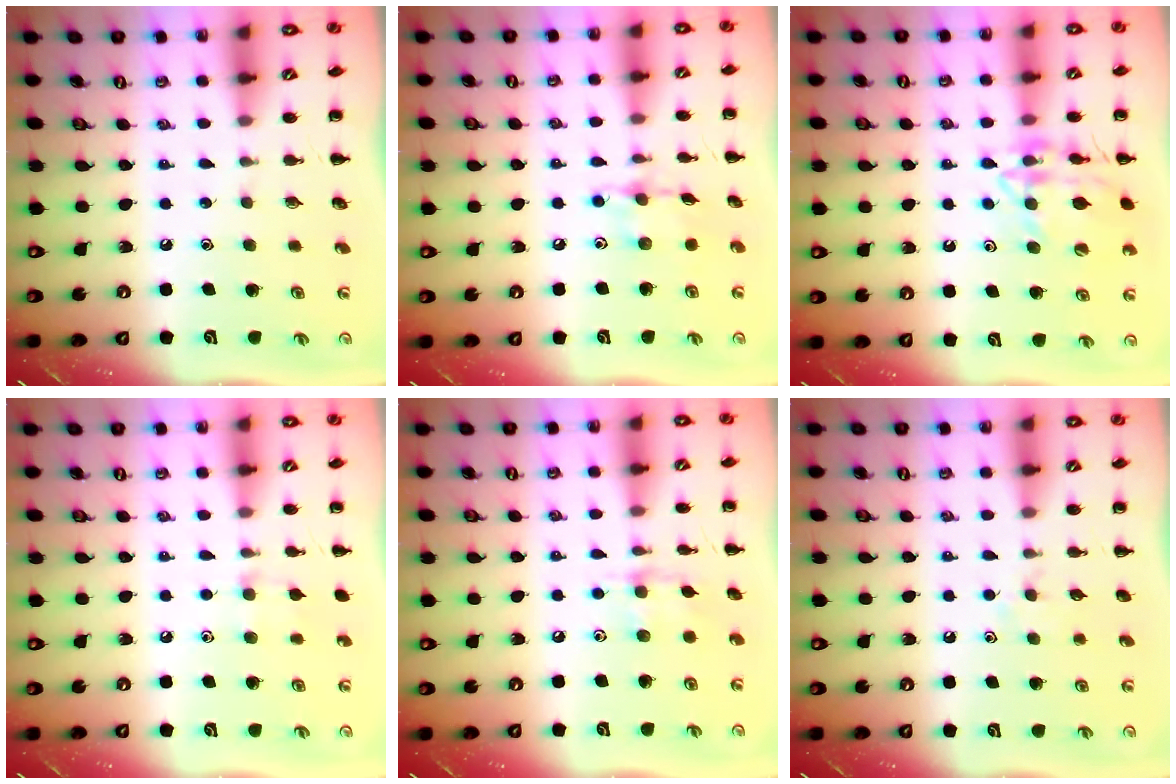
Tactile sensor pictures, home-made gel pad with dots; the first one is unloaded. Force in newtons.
{"total": 7.9, "press": 7.9, "slide": 0.7}
{"total": 14.8, "press": 14.7, "slide": 1.1}
{"total": 7.4, "press": 7.0, "slide": 2.3}
{"total": 6.7, "press": 6.7, "slide": 0.5}
{"total": 4.9, "press": 4.7, "slide": 1.5}